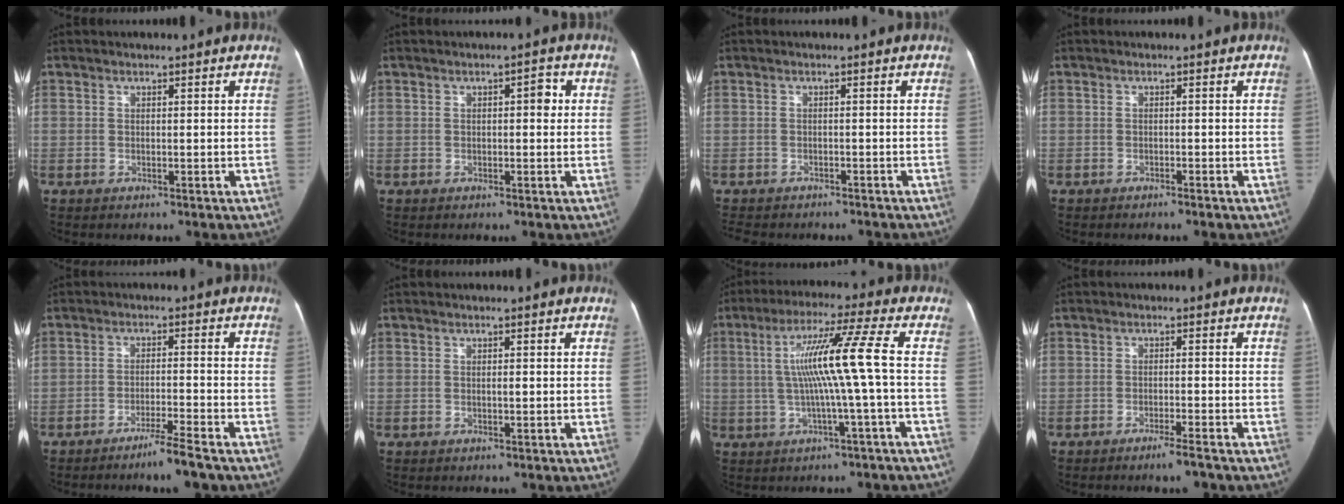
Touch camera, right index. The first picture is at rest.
{"total": 2.3, "force": [0.3, 1.1, 2.0], "torque": [-0.025, 0.021, 0.003]}
{"total": 8.1, "force": [-6.8, 3.6, 2.5], "torque": [-0.041, 0.003, -0.090]}
{"total": 0.8, "force": [-0.7, 0.0, 0.3], "torque": [-0.011, 0.000, -0.012]}
{"total": 5.2, "force": [-4.1, -0.5, 3.2], "torque": [-0.055, -0.010, -0.075]}
{"total": 0.8, "force": [-0.1, 0.3, 0.7], "torque": [-0.012, 0.001, -0.002]}
{"total": 10.7, "force": [-0.2, -1.7, 10.5], "torque": [-0.192, 0.016, 0.001]}
{"total": 3.2, "force": [-2.5, -0.1, 1.9], "torque": [-0.034, -0.004, -0.043]}